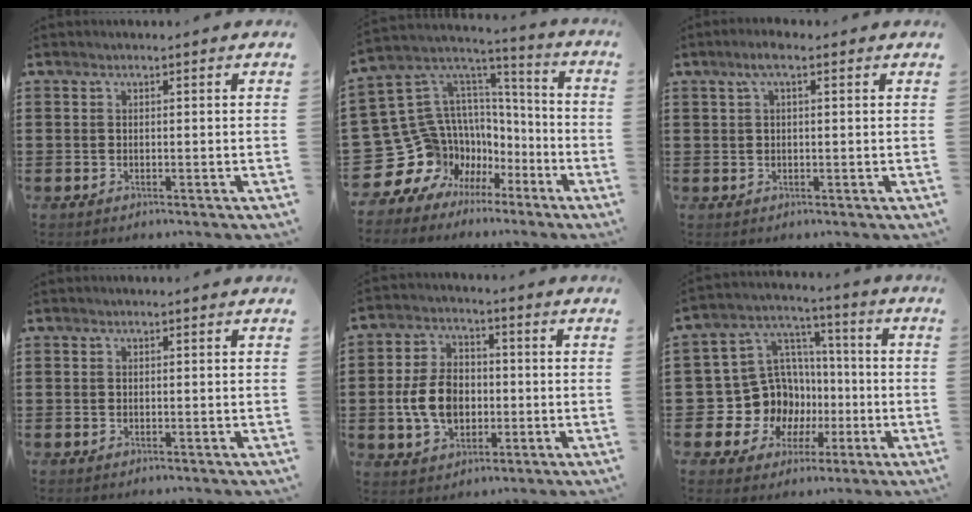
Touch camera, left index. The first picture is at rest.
{"total": 13.1, "force": [-4.7, 11.9, 2.7], "torque": [-0.113, -0.025, -0.045]}
{"total": 2.4, "force": [0.9, 0.5, 2.1], "torque": [-0.043, 0.004, 0.016]}
{"total": 0.0}
{"total": 8.3, "force": [-1.1, 5.9, 5.6], "torque": [-0.128, 0.005, -0.027]}
{"total": 11.8, "force": [-1.8, 11.3, 3.1], "torque": [-0.107, -0.005, -0.017]}